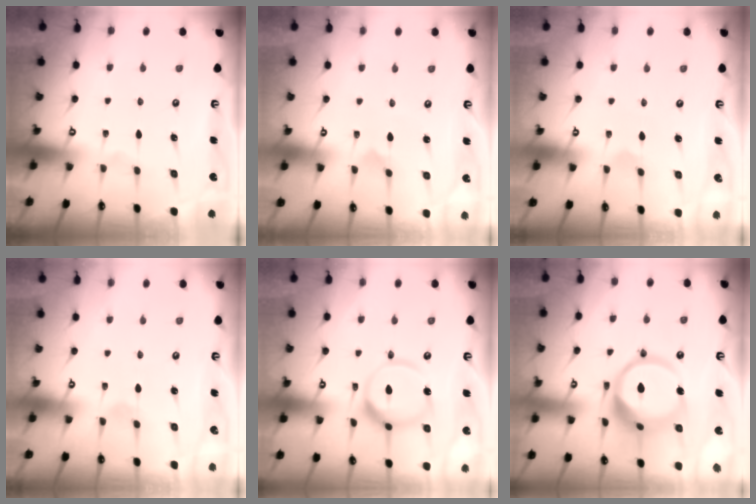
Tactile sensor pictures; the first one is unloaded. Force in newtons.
{"total": 2.3, "press": 2.3, "slide": 0.2}
{"total": 2.1, "press": 2.1, "slide": 0.2}
{"total": 1.2, "press": 1.2, "slide": 0.1}
{"total": 16.1, "press": 16.0, "slide": 1.6}
{"total": 16.7, "press": 16.6, "slide": 1.9}